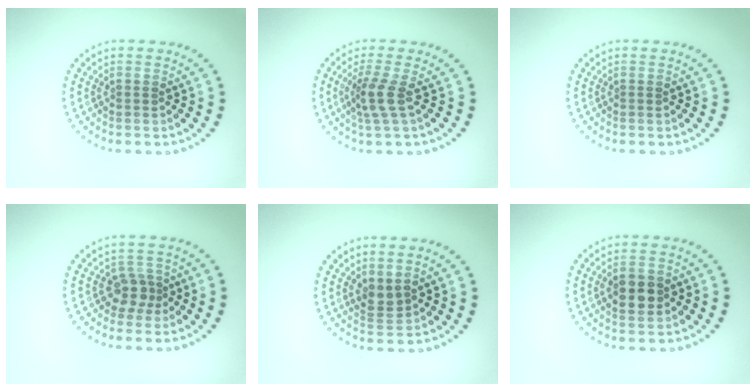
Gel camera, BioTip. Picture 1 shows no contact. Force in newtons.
{"total": 2.6, "press": 1.9, "slide": 1.7}
{"total": 0.0}
{"total": 2.2, "press": 1.8, "slide": 1.2}
{"total": 1.8, "press": 1.5, "slide": 0.9}
{"total": 3.7, "press": 3.7, "slide": 0.1}